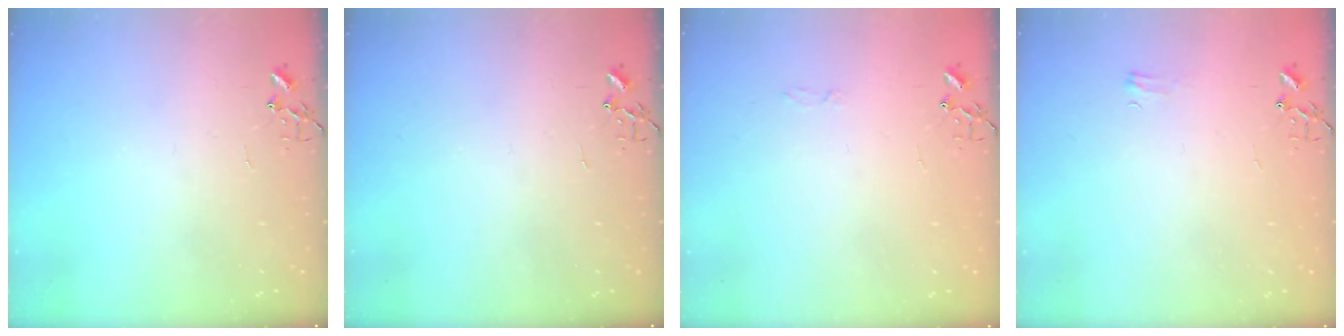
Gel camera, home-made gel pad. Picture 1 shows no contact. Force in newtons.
{"total": 0.0}
{"total": 3.3, "press": 3.2, "slide": 0.6}
{"total": 4.0, "press": 4.0, "slide": 0.5}